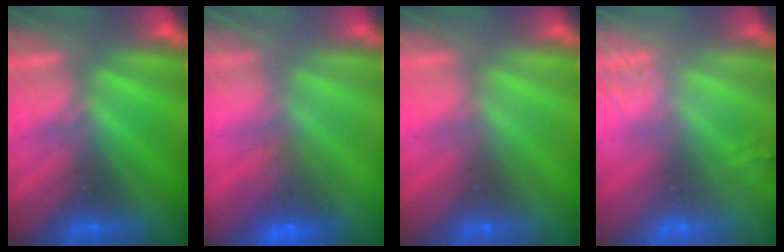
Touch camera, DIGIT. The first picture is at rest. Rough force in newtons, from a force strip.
{"total": 5.6}
{"total": 3.1}
{"total": 2.4}